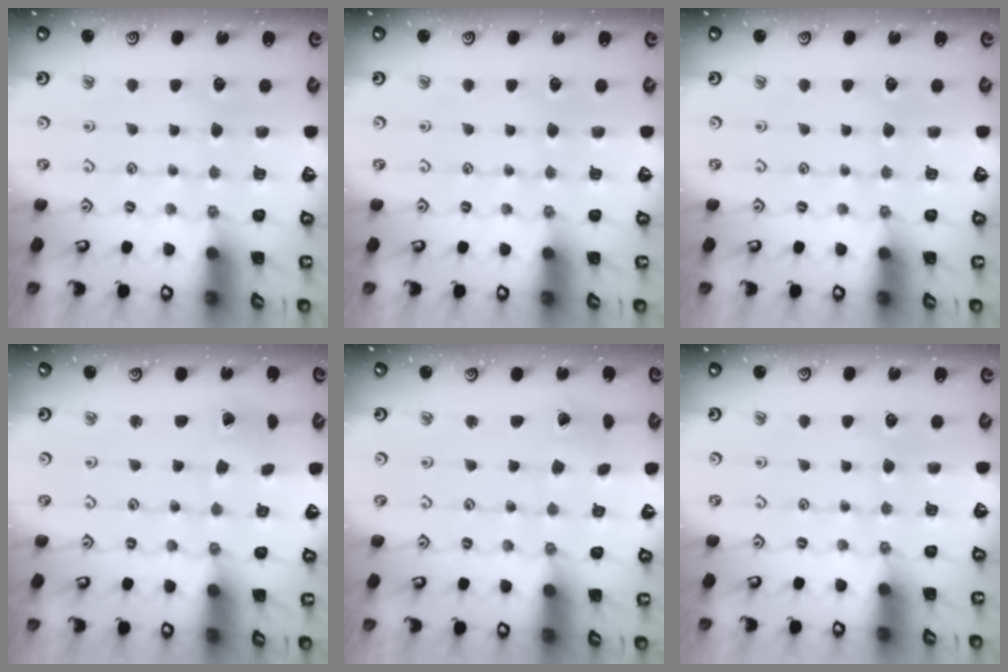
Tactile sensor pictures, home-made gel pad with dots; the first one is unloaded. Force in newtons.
{"total": 0.0}
{"total": 0.0}
{"total": 1.4, "press": 1.4, "slide": 0.1}
{"total": 0.7, "press": 0.7, "slide": 0.0}
{"total": 0.0}